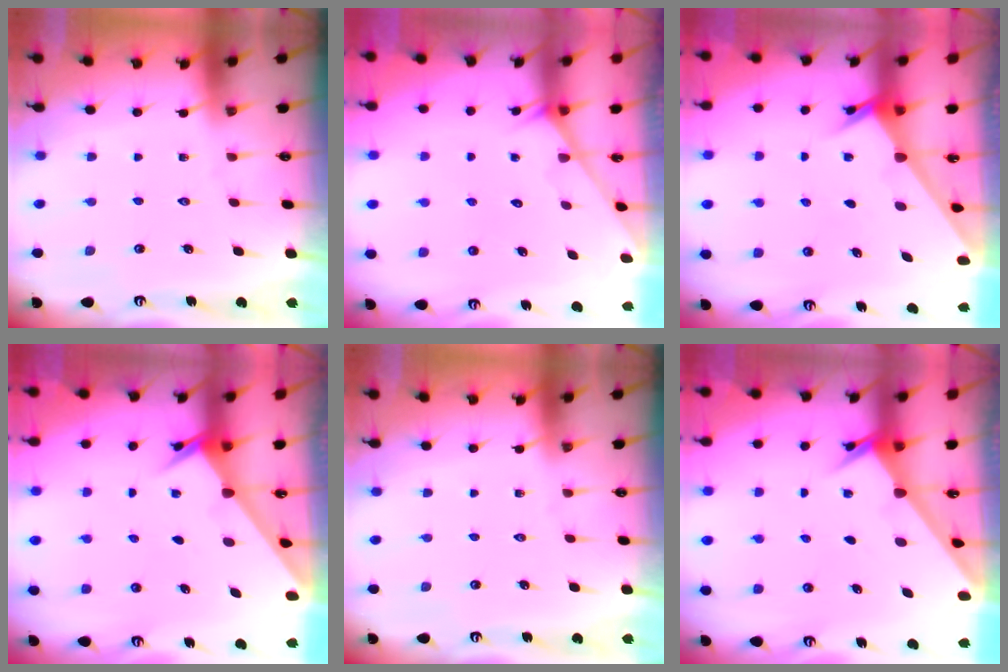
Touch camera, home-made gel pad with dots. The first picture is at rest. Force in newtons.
{"total": 1.6, "press": 1.6, "slide": 0.1}
{"total": 2.5, "press": 2.5, "slide": 0.2}
{"total": 2.4, "press": 2.4, "slide": 0.3}
{"total": 0.0}
{"total": 2.6, "press": 2.6, "slide": 0.3}